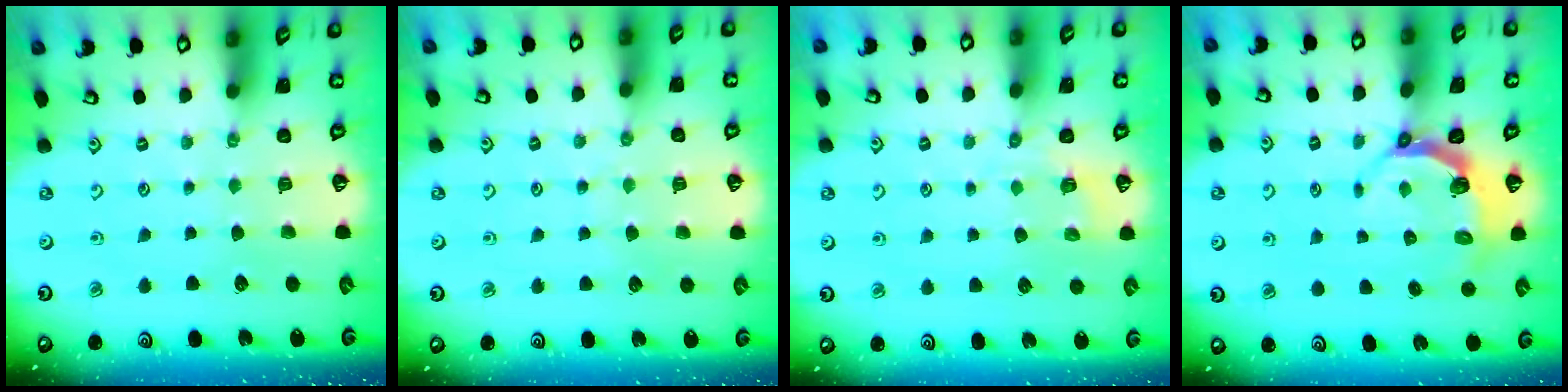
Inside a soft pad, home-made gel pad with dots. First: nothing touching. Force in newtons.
{"total": 2.6, "press": 2.6, "slide": 0.3}
{"total": 2.3, "press": 1.7, "slide": 1.6}
{"total": 4.7, "press": 3.6, "slide": 3.0}